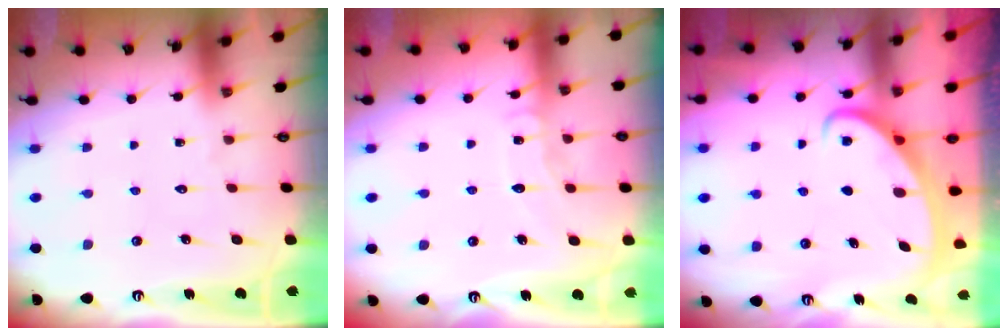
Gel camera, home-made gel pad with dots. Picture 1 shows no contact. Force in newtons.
{"total": 7.2, "press": 7.2, "slide": 0.7}
{"total": 2.6, "press": 2.6, "slide": 0.3}